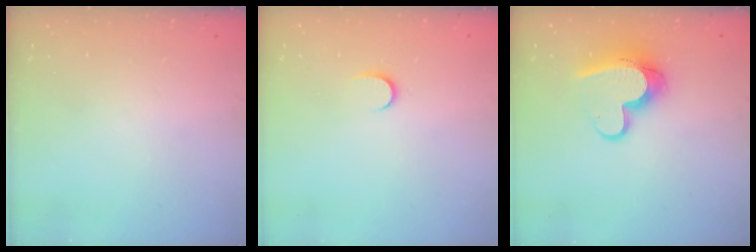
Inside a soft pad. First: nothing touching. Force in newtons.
{"total": 3.8, "press": 3.8, "slide": 0.4}
{"total": 12.6, "press": 12.6, "slide": 1.2}